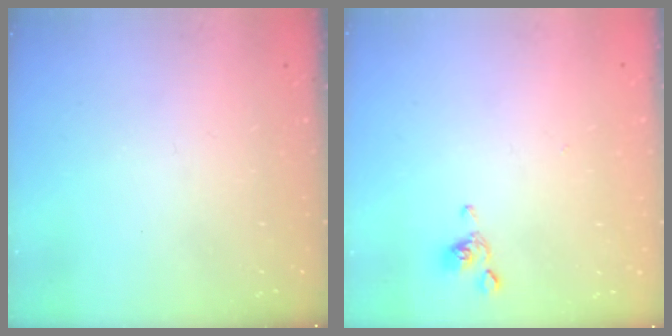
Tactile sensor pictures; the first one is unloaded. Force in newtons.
{"total": 2.0, "press": 2.0, "slide": 0.1}